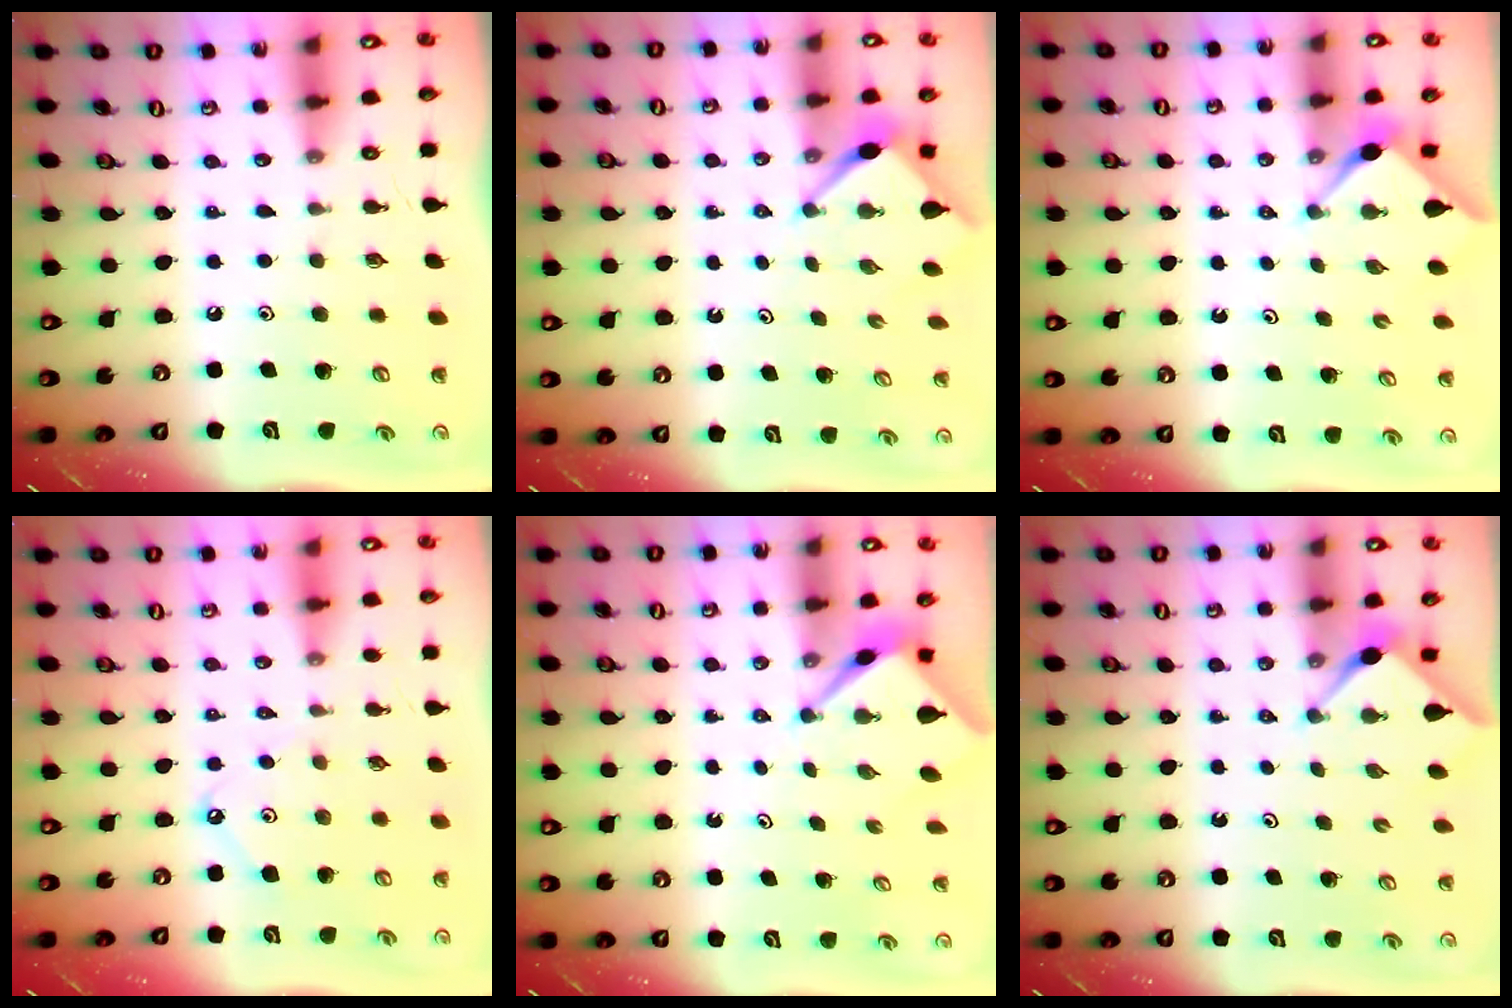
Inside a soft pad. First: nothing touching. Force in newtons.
{"total": 3.6, "press": 3.6, "slide": 0.4}
{"total": 3.0, "press": 3.0, "slide": 0.3}
{"total": 5.3, "press": 5.3, "slide": 0.4}
{"total": 2.6, "press": 2.6, "slide": 0.1}
{"total": 2.9, "press": 2.9, "slide": 0.2}